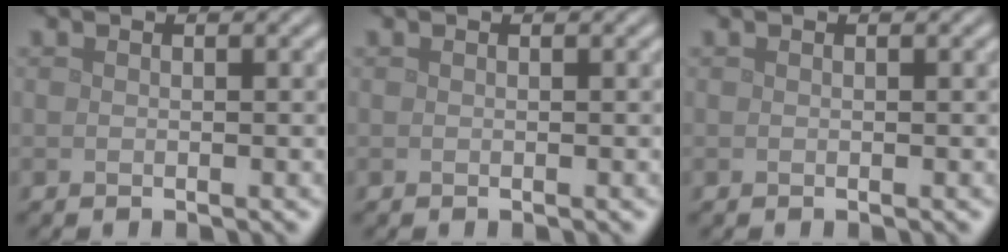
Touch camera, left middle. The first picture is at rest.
{"total": 0.0}
{"total": 0.0}